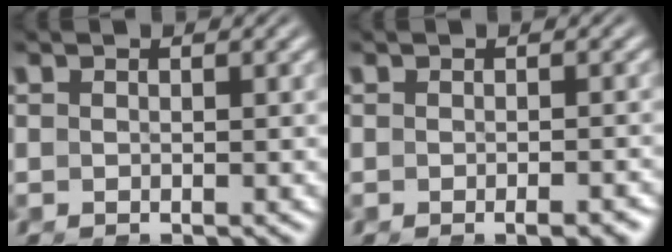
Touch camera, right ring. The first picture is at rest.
{"total": 1.5, "force": [-1.1, 0.2, 1.1], "torque": [-0.011, 0.004, -0.018]}